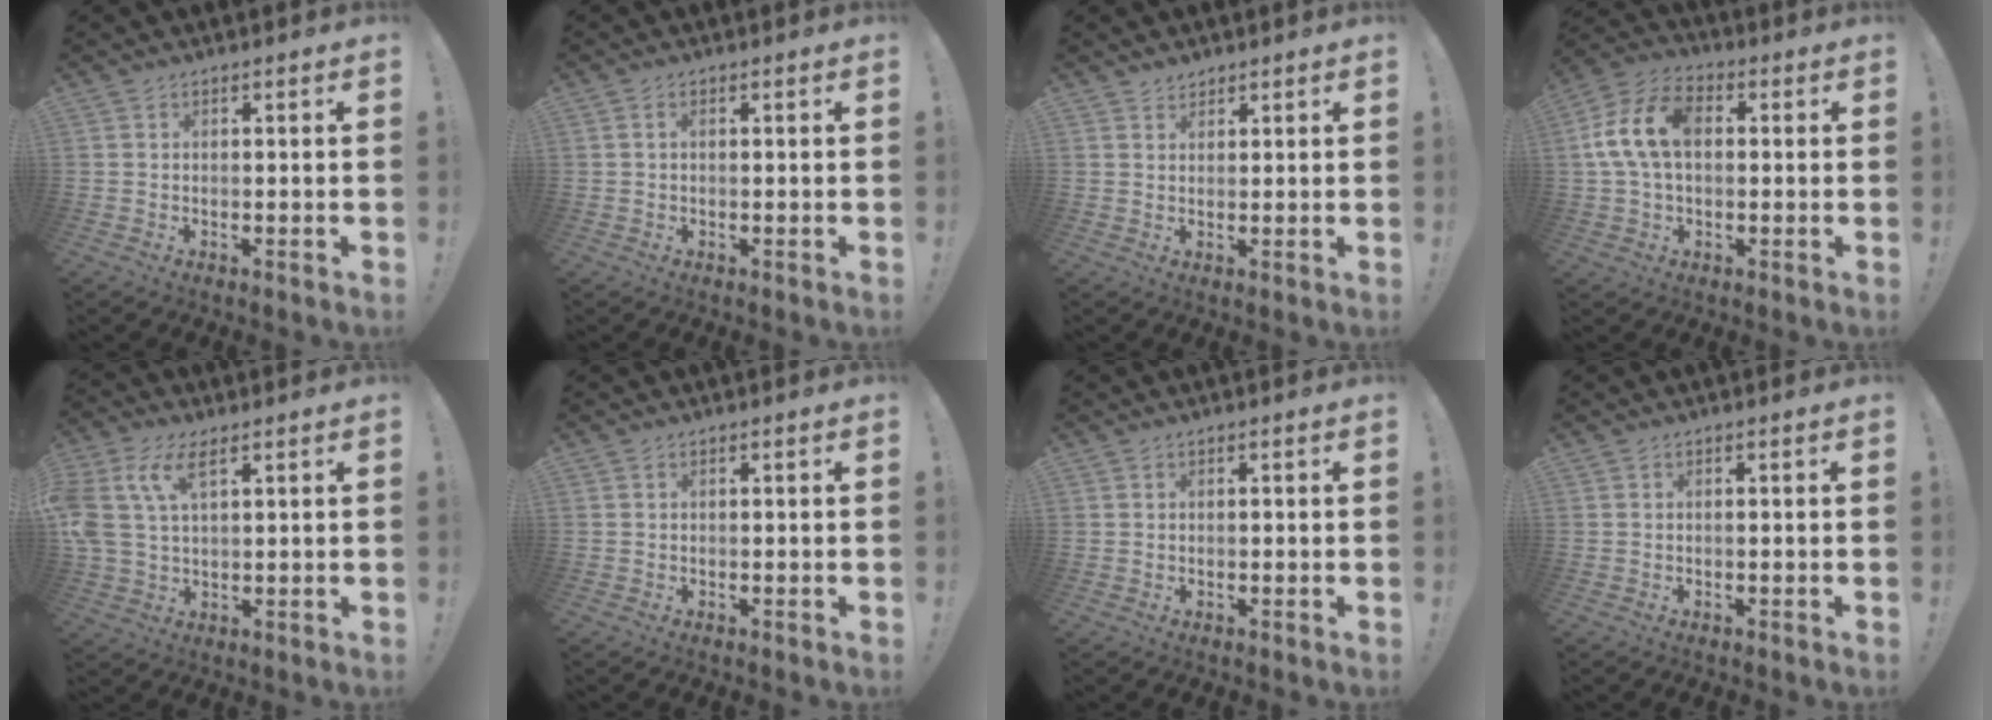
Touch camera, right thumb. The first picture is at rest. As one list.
[{"total": 1.0, "force": [0.1, 0.3, 0.9], "torque": [-0.025, 0.006, 0.001]}, {"total": 2.0, "force": [1.7, 0.9, 0.1], "torque": [0.006, -0.013, 0.032]}, {"total": 13.9, "force": [1.4, 8.9, 10.6], "torque": [-0.212, 0.013, 0.025]}, {"total": 11.5, "force": [4.8, 6.3, 8.3], "torque": [-0.187, -0.003, 0.091]}, {"total": 0.0}, {"total": 0.8, "force": [0.2, 0.7, -0.3], "torque": [0.012, 0.000, 0.002]}, {"total": 0.0}]